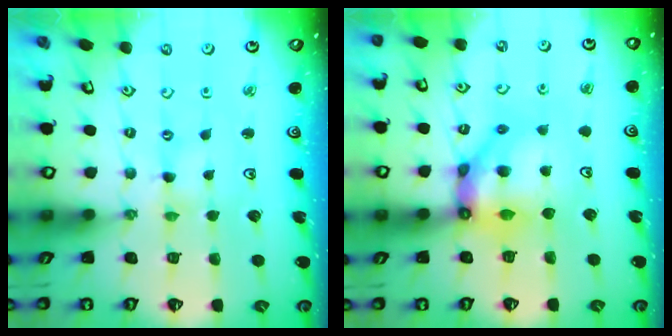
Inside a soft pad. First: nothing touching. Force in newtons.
{"total": 12.3, "press": 12.3, "slide": 1.2}